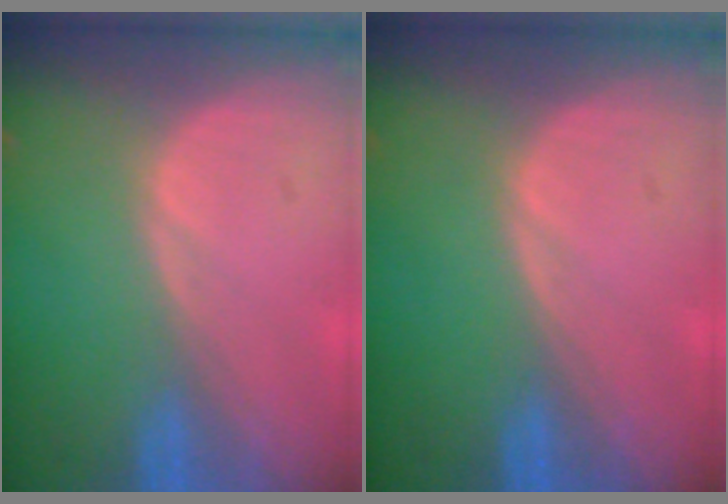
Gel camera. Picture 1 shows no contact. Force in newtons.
{"total": 0.0}